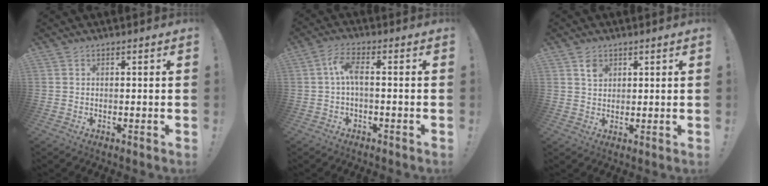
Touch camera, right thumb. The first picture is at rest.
{"total": 6.1, "force": [0.1, 1.9, 5.8], "torque": [-0.126, 0.001, -0.001]}
{"total": 4.1, "force": [2.3, 3.1, 1.6], "torque": [-0.012, -0.009, 0.038]}